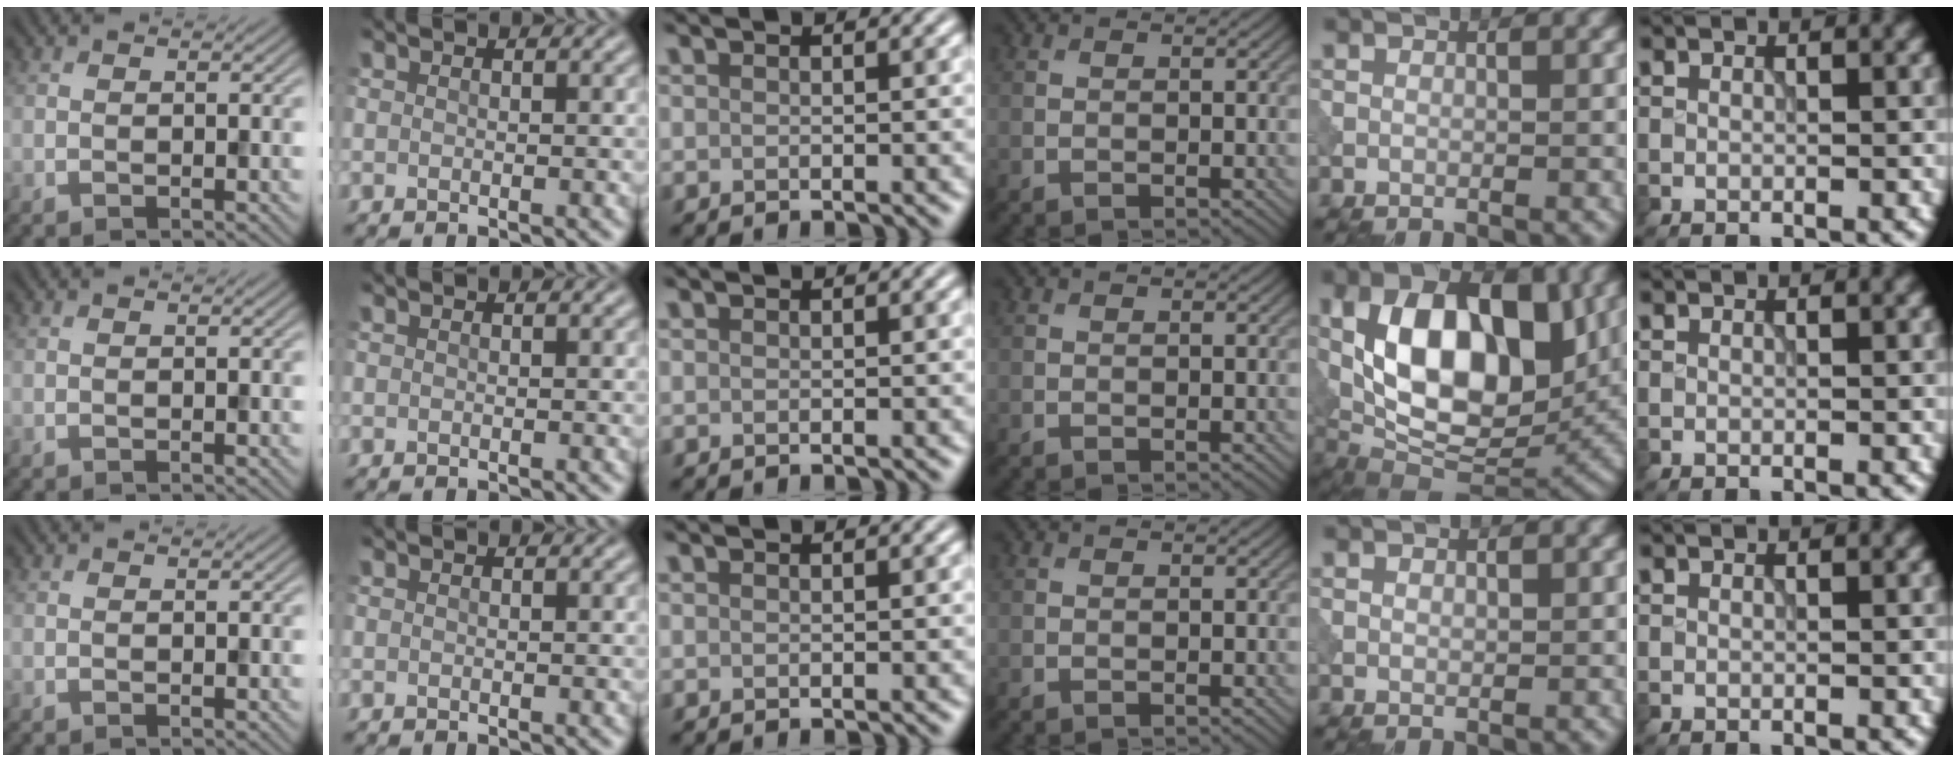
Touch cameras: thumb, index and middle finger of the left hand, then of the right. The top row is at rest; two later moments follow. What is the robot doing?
{"motion": "press", "object": "tv remote"}